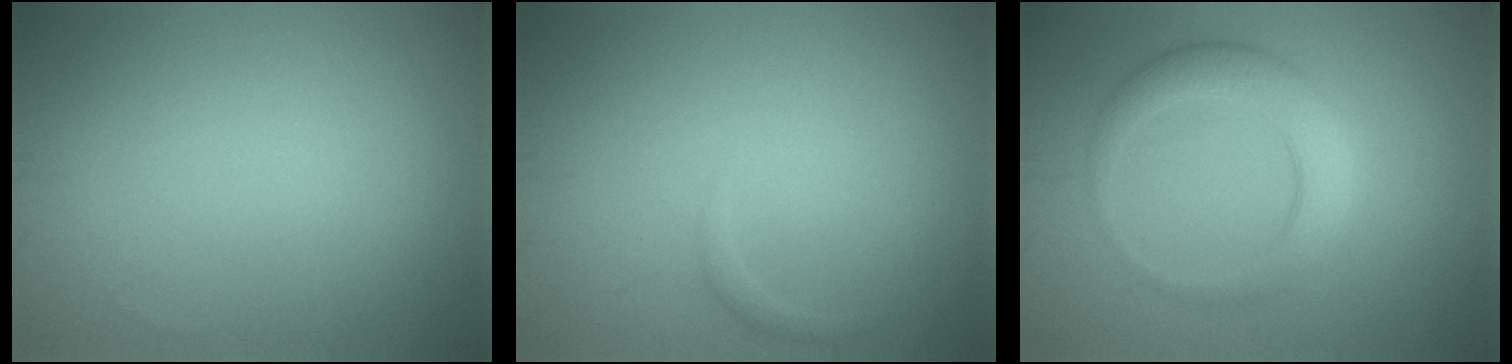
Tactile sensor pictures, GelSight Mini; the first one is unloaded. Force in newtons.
{"total": 0.5, "press": 0.5, "slide": 0.1}
{"total": 4.1, "press": 4.0, "slide": 0.3}